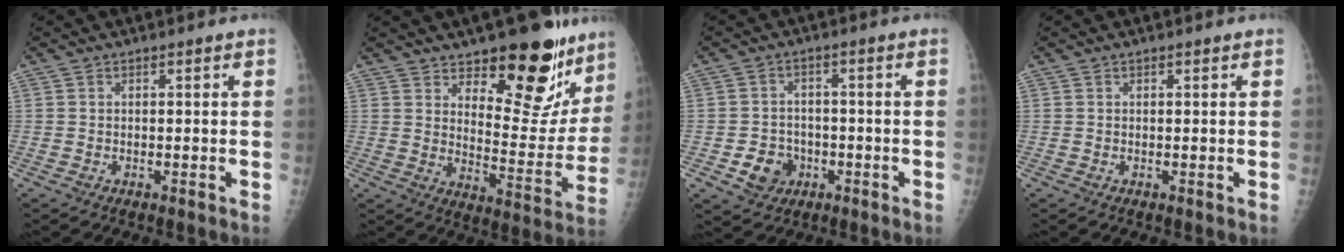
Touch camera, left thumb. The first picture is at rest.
{"total": 19.4, "force": [13.3, 8.1, 11.5], "torque": [-0.090, -0.102, 0.191]}
{"total": 6.2, "force": [-2.2, 5.3, 2.3], "torque": [-0.015, 0.013, -0.032]}
{"total": 0.0}